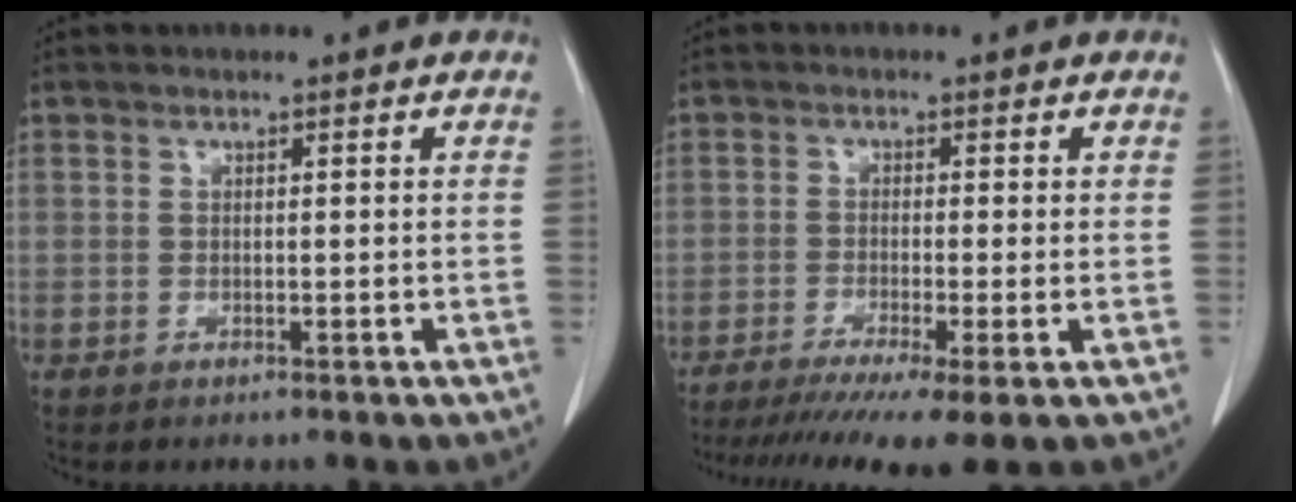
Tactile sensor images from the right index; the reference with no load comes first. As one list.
[{"total": 10.8, "force": [-7.6, 0.3, 7.7], "torque": [-0.119, -0.022, -0.120]}]